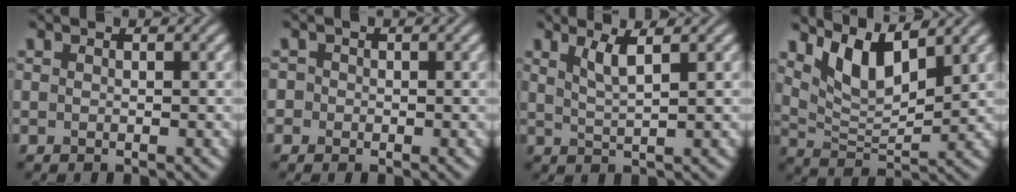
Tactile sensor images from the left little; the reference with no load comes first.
{"total": 1.0, "force": [-0.1, 1.0, 0.1], "torque": [0.004, 0.000, -0.012]}
{"total": 2.3, "force": [1.2, 0.4, 1.9], "torque": [-0.035, -0.002, 0.024]}
{"total": 5.9, "force": [3.8, 2.0, 4.1], "torque": [-0.087, -0.007, 0.072]}